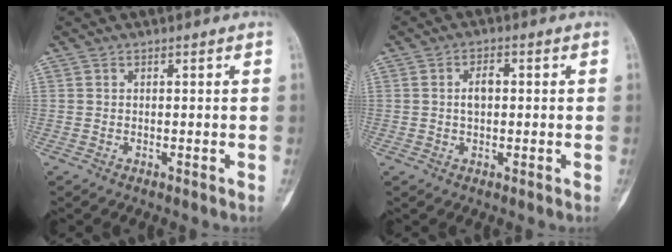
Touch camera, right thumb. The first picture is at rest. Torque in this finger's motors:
{"motor_torque": [-0.19, 0.50, -0.05, 0.01, 0.12]}